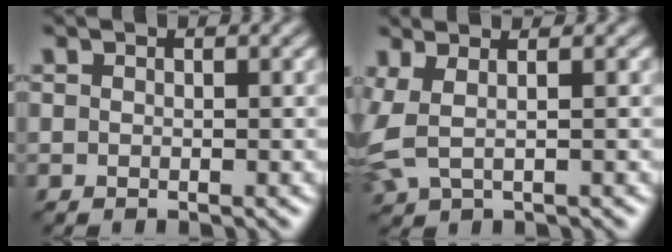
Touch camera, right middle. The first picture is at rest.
{"total": 3.0, "force": [-0.1, 1.2, 2.8], "torque": [-0.087, -0.004, 0.006]}